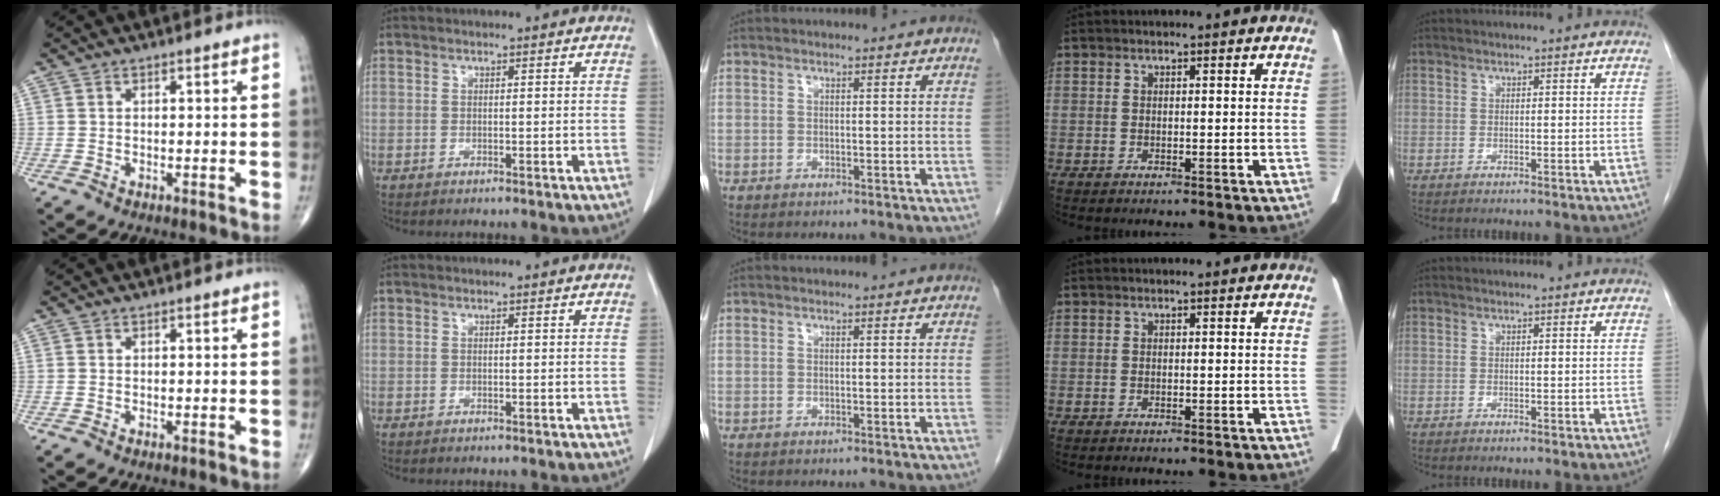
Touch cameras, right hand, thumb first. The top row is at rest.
{}